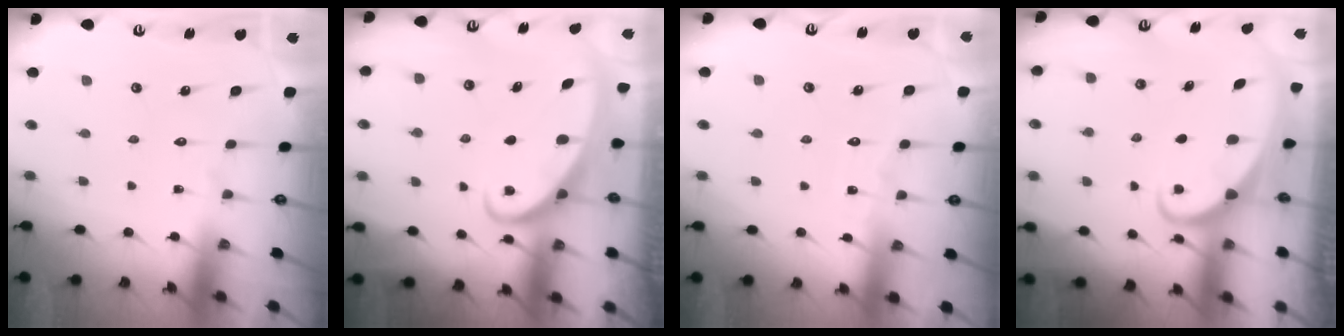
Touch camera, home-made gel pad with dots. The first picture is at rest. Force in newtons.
{"total": 2.4, "press": 2.4, "slide": 0.3}
{"total": 3.2, "press": 3.2, "slide": 0.3}
{"total": 2.7, "press": 2.7, "slide": 0.2}